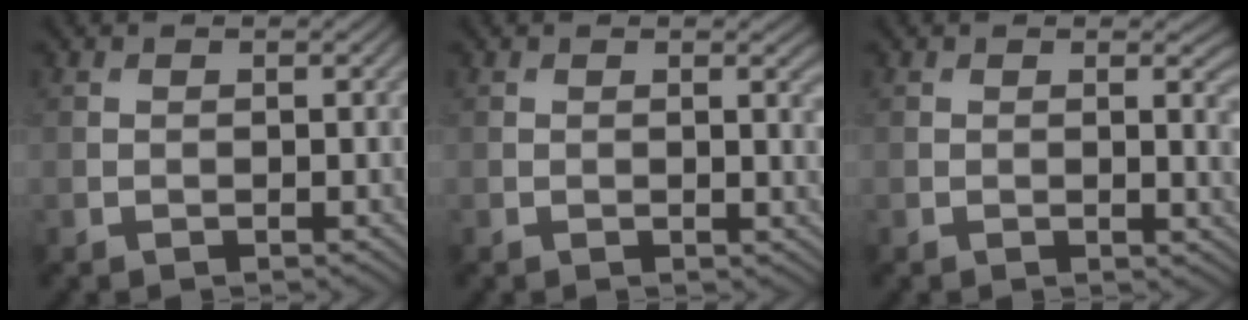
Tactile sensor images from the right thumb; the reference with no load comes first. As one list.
[{"total": 1.7, "force": [0.3, 0.3, 1.6], "torque": [-0.022, -0.002, 0.003]}, {"total": 2.8, "force": [0.3, 0.8, 2.7], "torque": [-0.037, -0.004, 0.004]}]